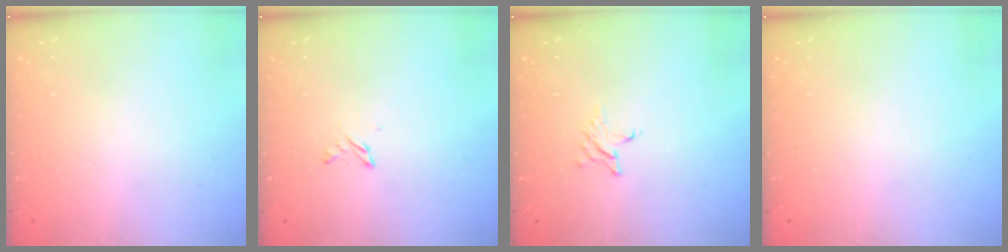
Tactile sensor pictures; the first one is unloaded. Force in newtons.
{"total": 2.6, "press": 2.6, "slide": 0.3}
{"total": 2.7, "press": 2.7, "slide": 0.3}
{"total": 0.0}